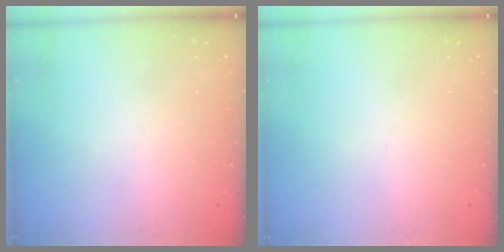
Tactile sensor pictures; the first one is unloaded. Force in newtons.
{"total": 0.0}